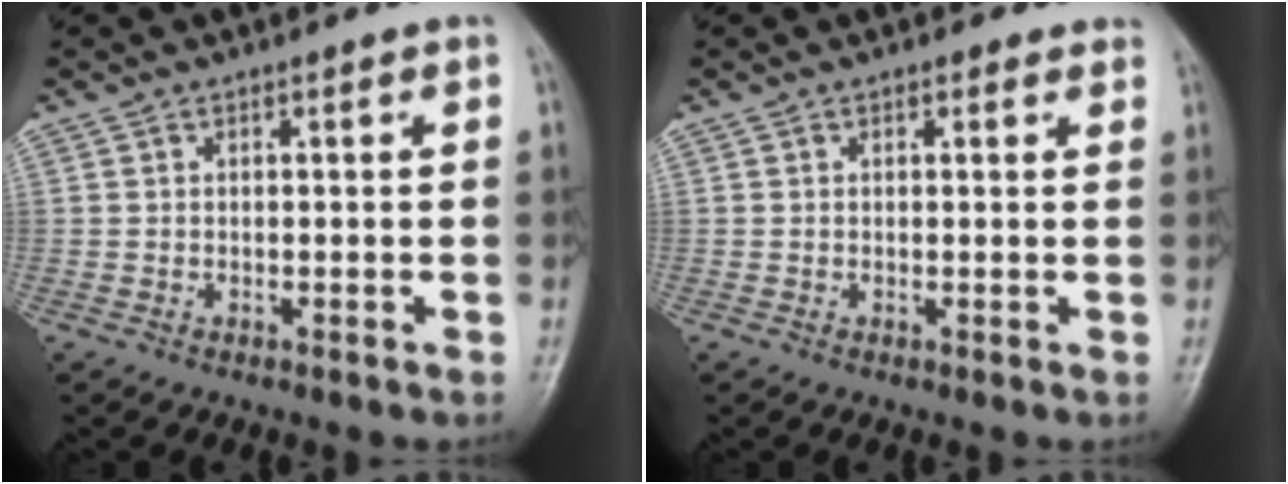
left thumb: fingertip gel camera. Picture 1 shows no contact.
{"total": 1.3, "force": [0.9, 0.9, 0.5], "torque": [0.003, -0.004, 0.005]}